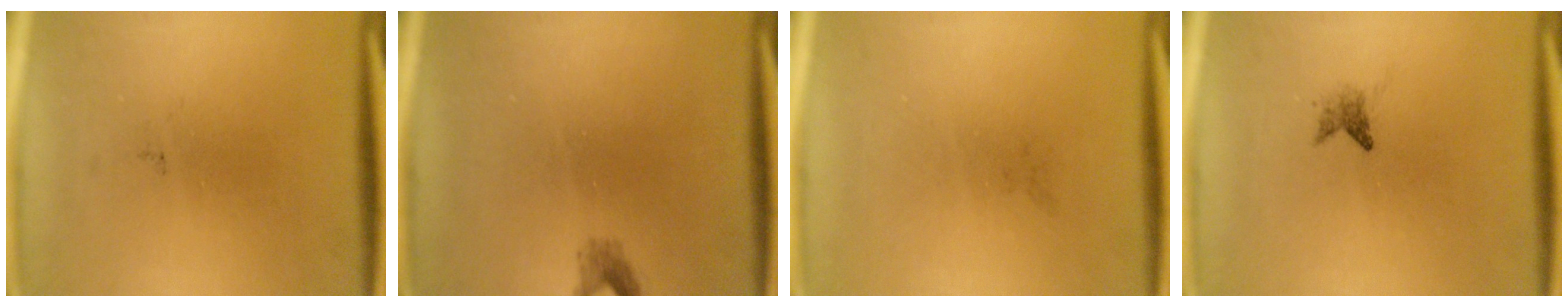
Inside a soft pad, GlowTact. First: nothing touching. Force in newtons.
{"total": 1.2}
{"total": 0.0}
{"total": 1.2}